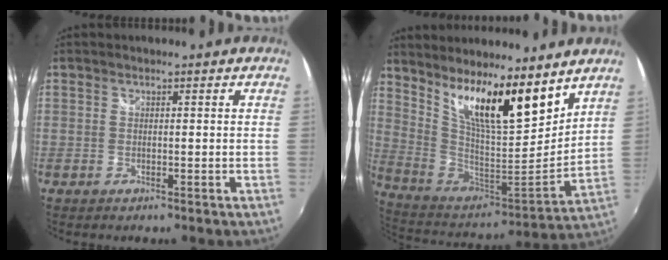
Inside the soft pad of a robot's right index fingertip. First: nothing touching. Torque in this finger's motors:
{"motor_torque": [0.40, 0.59, 0.40, 0.18]}